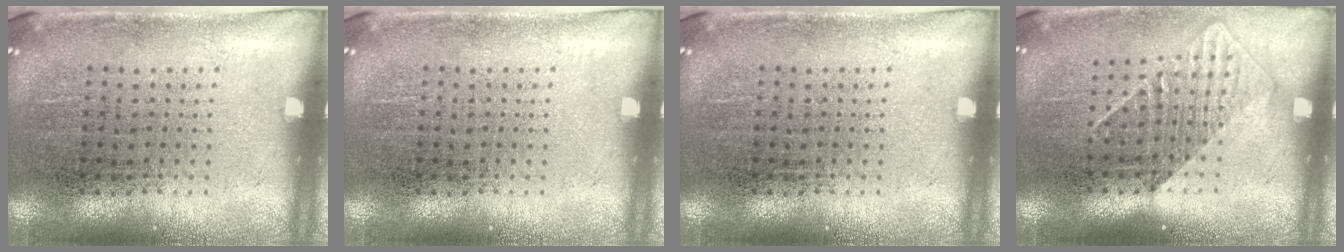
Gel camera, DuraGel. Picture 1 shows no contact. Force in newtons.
{"total": 0.0}
{"total": 0.0}
{"total": 1.3, "press": 0.9, "slide": 0.8}